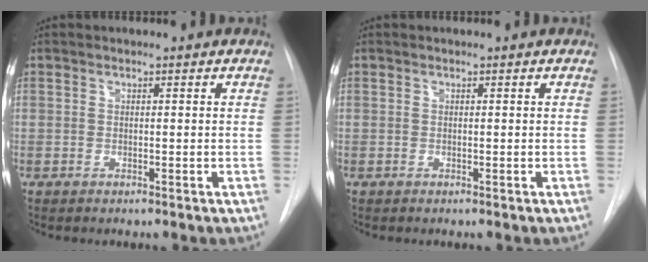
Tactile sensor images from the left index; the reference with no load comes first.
{"total": 0.0}